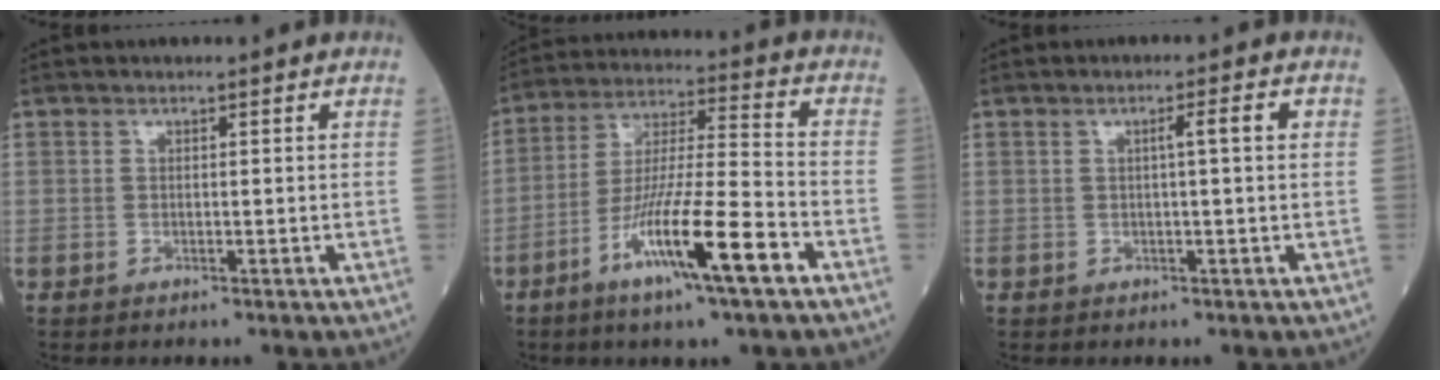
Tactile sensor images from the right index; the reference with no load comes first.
{"total": 14.3, "force": [-7.1, 0.4, 12.4], "torque": [-0.236, -0.015, -0.127]}
{"total": 2.7, "force": [0.5, -0.1, 2.7], "torque": [-0.042, 0.009, 0.007]}